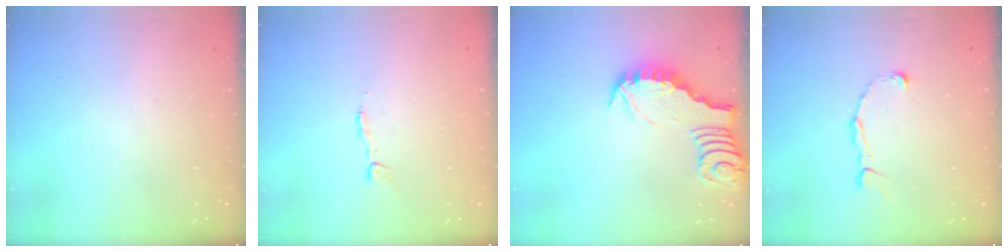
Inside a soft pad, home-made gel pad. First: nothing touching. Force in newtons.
{"total": 2.5, "press": 2.5, "slide": 0.3}
{"total": 3.0, "press": 3.0, "slide": 0.2}
{"total": 2.5, "press": 2.5, "slide": 0.2}